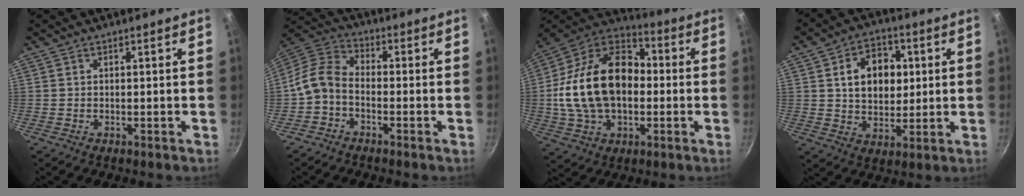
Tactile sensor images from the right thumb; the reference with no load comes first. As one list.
[{"total": 7.9, "force": [-2.9, 5.3, 5.1], "torque": [-0.108, 0.047, -0.076]}, {"total": 23.7, "force": [-0.5, 15.8, 17.6], "torque": [-0.296, 0.044, -0.016]}, {"total": 12.5, "force": [2.6, 9.0, 8.2], "torque": [-0.090, -0.001, 0.042]}]